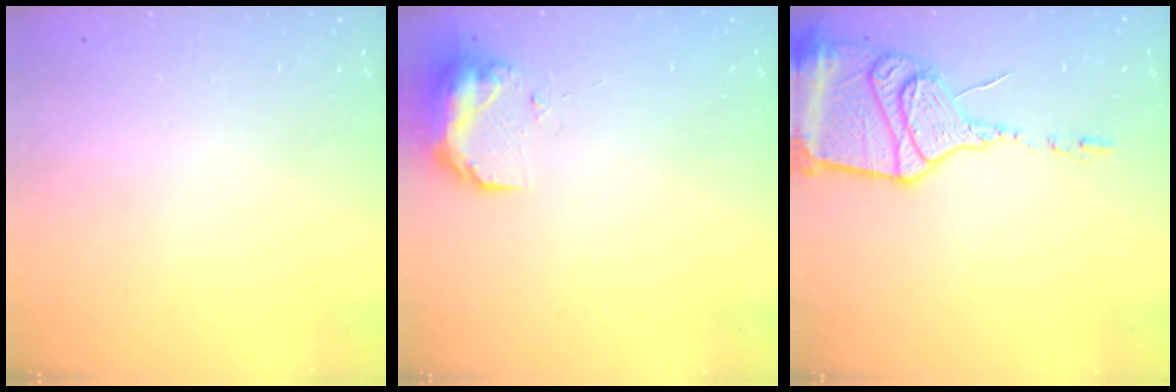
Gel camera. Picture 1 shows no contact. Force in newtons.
{"total": 9.9, "press": 9.4, "slide": 3.1}
{"total": 16.9, "press": 16.8, "slide": 1.6}